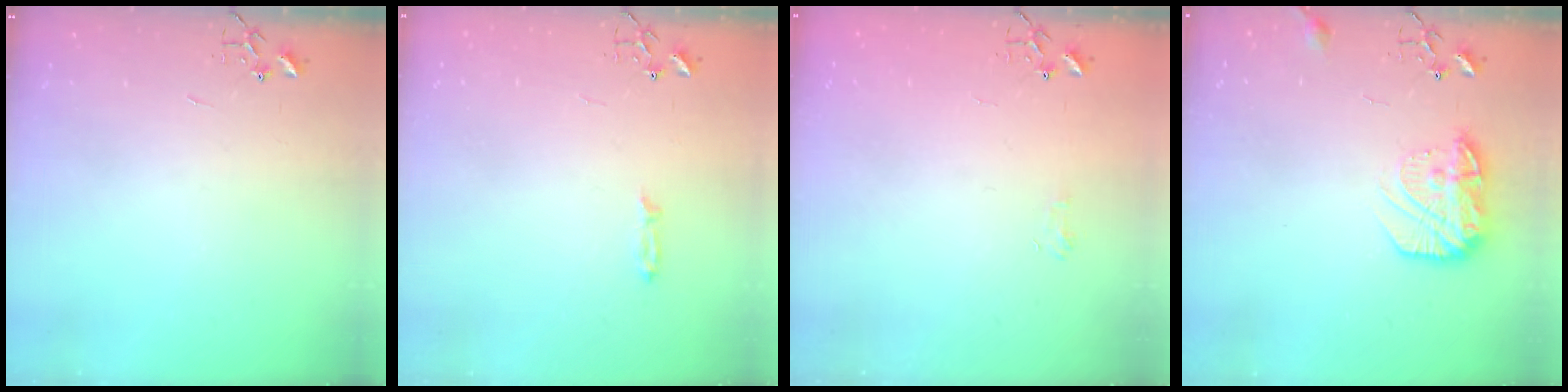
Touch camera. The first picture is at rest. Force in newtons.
{"total": 3.4, "press": 3.3, "slide": 0.5}
{"total": 4.8, "press": 4.7, "slide": 0.6}
{"total": 13.9, "press": 13.8, "slide": 0.8}